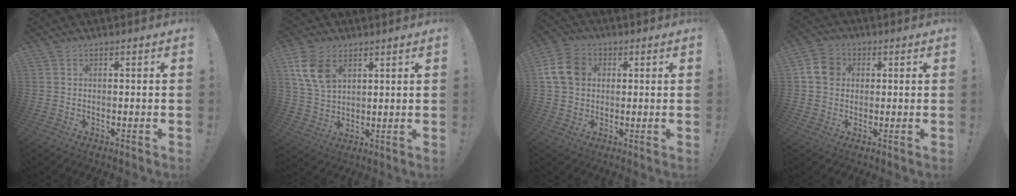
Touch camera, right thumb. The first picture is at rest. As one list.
[{"total": 11.4, "force": [5.3, 7.5, 6.8], "torque": [-0.129, -0.006, 0.105]}, {"total": 10.8, "force": [2.2, 8.6, 6.2], "torque": [-0.112, 0.009, 0.047]}, {"total": 7.7, "force": [1.4, 6.6, 3.6], "torque": [-0.053, 0.014, 0.032]}]